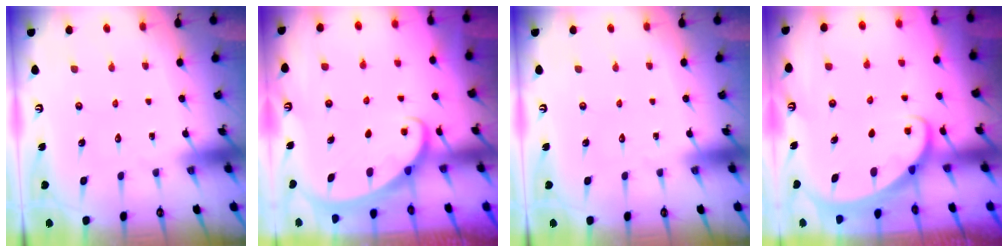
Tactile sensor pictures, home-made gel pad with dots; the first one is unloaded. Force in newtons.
{"total": 2.1, "press": 2.1, "slide": 0.1}
{"total": 0.0}
{"total": 1.8, "press": 1.8, "slide": 0.1}